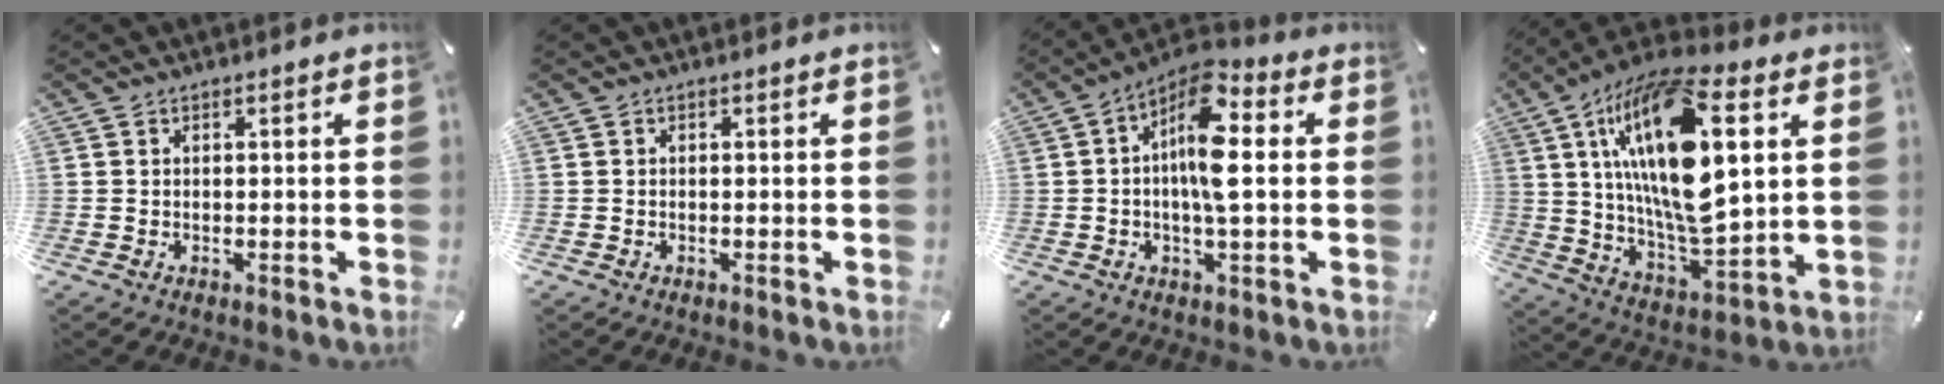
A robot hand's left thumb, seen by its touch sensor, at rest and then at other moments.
{"total": 0.0}
{"total": 11.7, "force": [1.1, 4.3, 10.8], "torque": [-0.206, -0.007, 0.016]}
{"total": 24.0, "force": [8.1, 9.8, 20.4], "torque": [-0.405, -0.039, 0.131]}